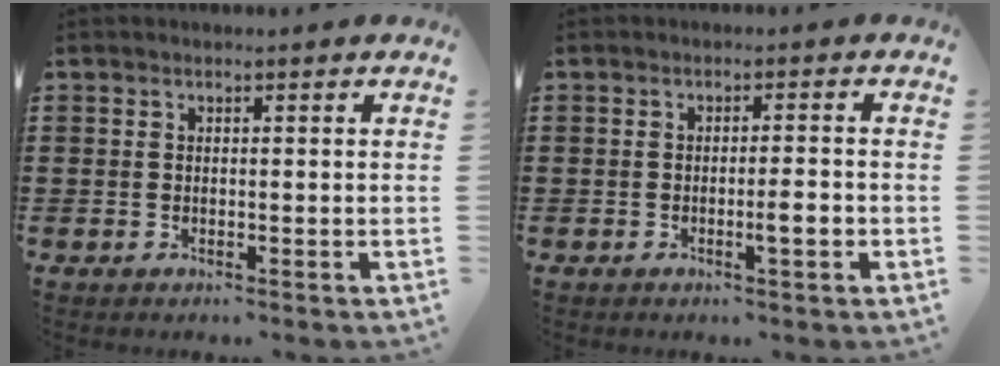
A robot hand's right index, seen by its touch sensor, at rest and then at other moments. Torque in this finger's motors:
{"motor_torque": [0.63, 0.14, 0.26, 0.03]}